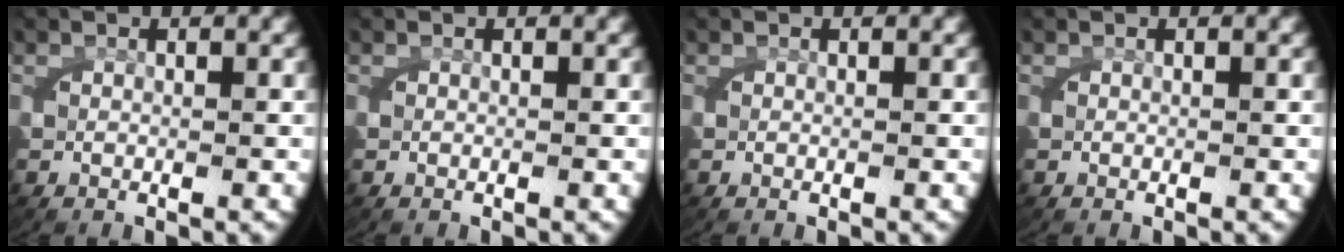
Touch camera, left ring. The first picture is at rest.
{"total": 0.0}
{"total": 0.0}
{"total": 0.0}